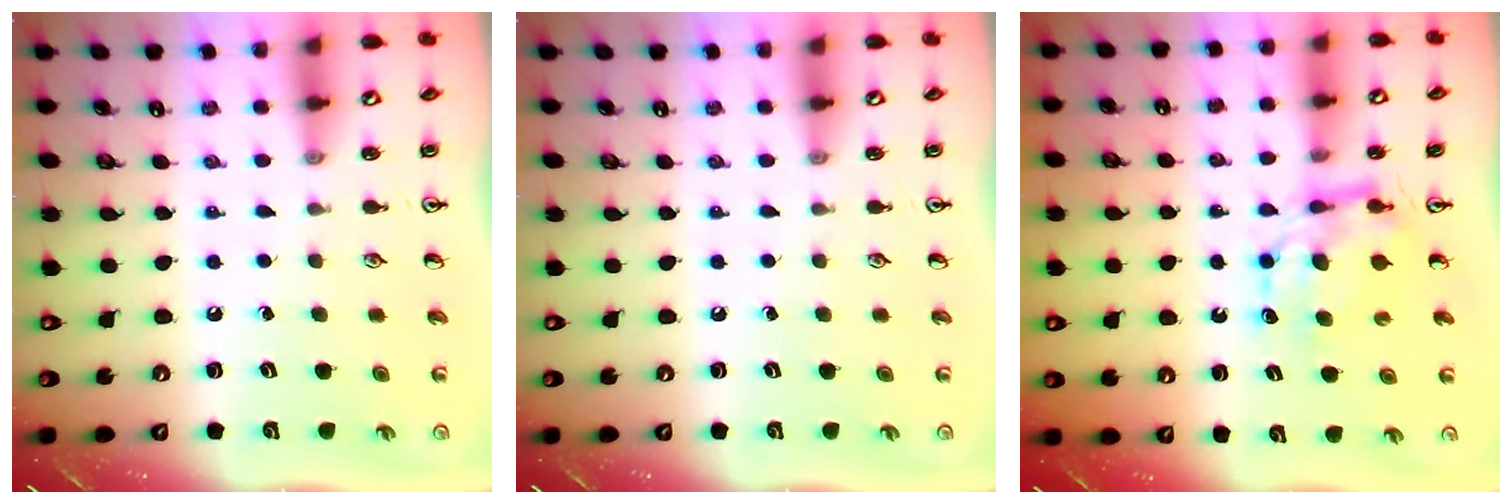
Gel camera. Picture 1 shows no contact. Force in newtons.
{"total": 0.0}
{"total": 7.0, "press": 7.0, "slide": 0.6}